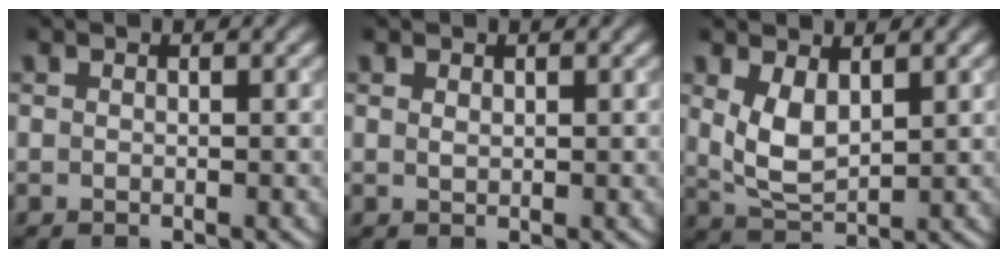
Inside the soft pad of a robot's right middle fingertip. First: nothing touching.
{"total": 0.6, "force": [0.3, 0.4, 0.3], "torque": [-0.008, -0.001, 0.008]}
{"total": 3.7, "force": [1.2, 1.9, 2.9], "torque": [-0.070, -0.004, 0.030]}